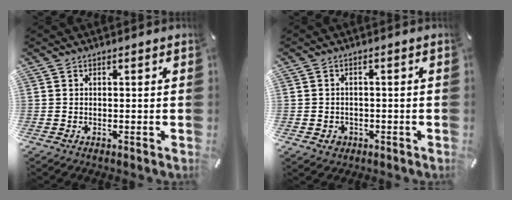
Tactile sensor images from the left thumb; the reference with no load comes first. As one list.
[{"total": 2.3, "force": [-0.7, 2.2, 0.5], "torque": [-0.002, 0.001, -0.018]}]